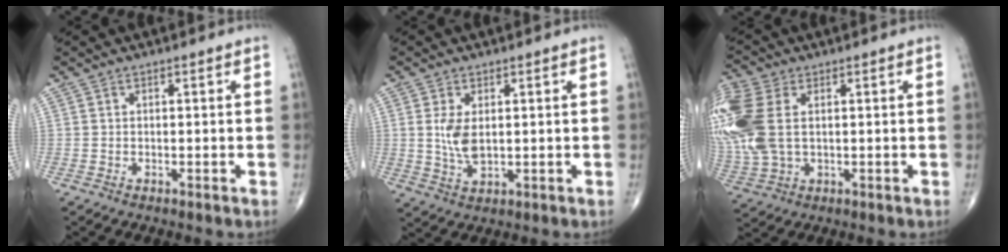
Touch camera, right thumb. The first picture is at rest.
{"total": 5.3, "force": [0.7, 2.7, 4.5], "torque": [-0.091, -0.009, 0.020]}
{"total": 17.0, "force": [2.9, 10.8, 12.9], "torque": [-0.350, 0.005, 0.061]}